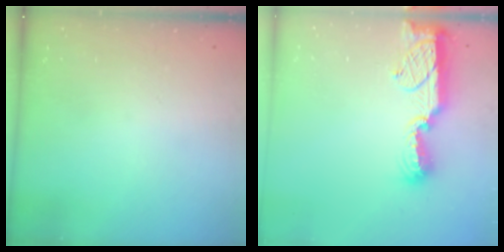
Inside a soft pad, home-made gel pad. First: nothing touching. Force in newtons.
{"total": 12.8, "press": 11.4, "slide": 5.9}